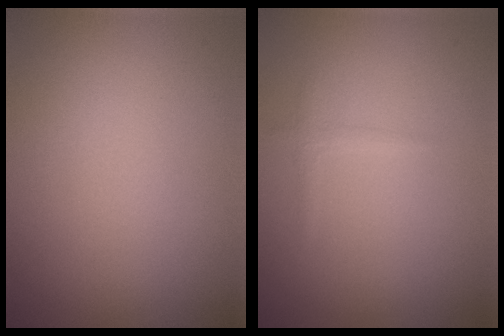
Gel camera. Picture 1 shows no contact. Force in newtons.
{"total": 0.7, "press": 0.7, "slide": 0.1}